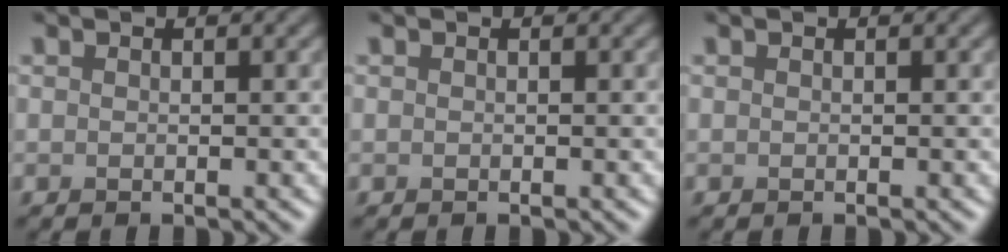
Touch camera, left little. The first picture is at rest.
{"total": 0.0}
{"total": 0.0}